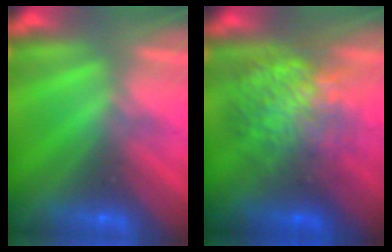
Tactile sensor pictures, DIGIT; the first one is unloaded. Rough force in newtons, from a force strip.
{"total": 10.6}